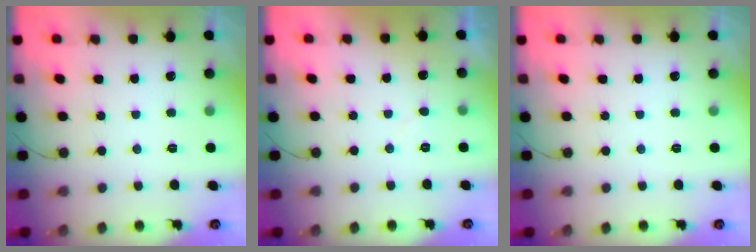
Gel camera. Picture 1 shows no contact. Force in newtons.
{"total": 2.3, "press": 2.3, "slide": 0.2}
{"total": 0.0}